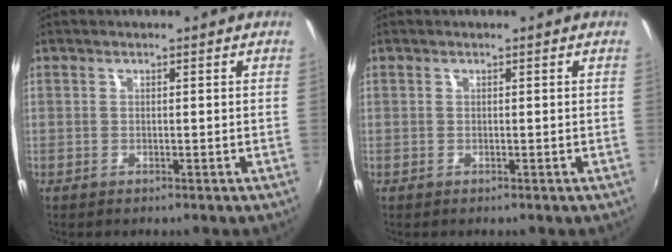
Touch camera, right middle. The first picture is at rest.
{"total": 0.0}